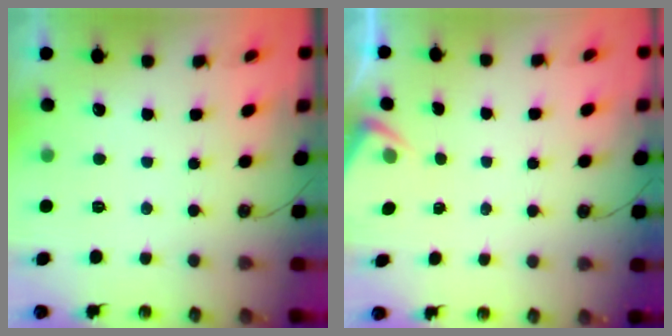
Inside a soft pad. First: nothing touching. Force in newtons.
{"total": 2.8, "press": 2.8, "slide": 0.5}